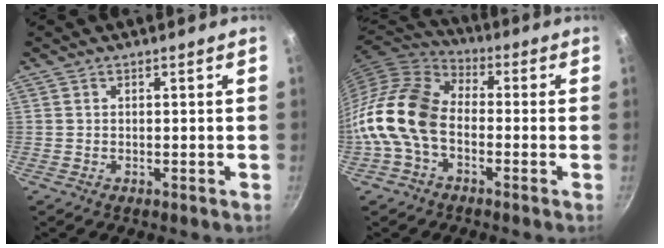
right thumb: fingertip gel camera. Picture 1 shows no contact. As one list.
[{"total": 13.8, "force": [-3.5, 9.1, 9.8], "torque": [-0.170, 0.041, -0.093]}]